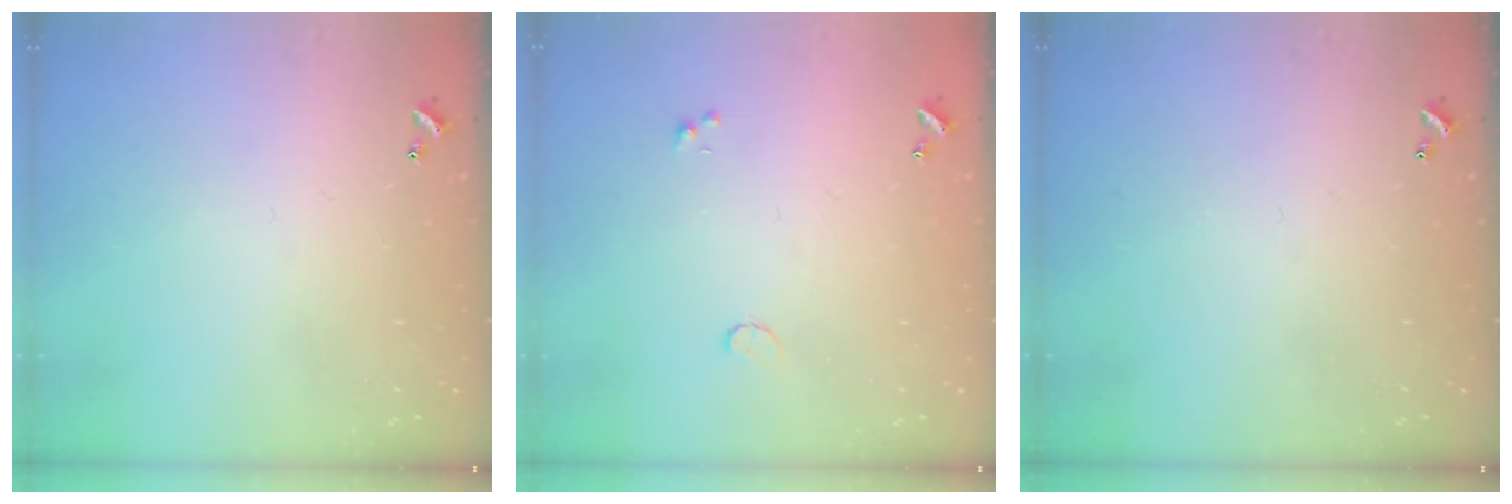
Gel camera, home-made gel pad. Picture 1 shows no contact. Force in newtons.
{"total": 0.5, "press": 0.4, "slide": 0.3}
{"total": 0.0}